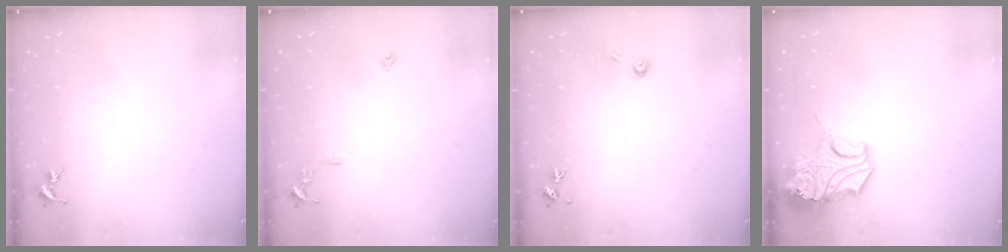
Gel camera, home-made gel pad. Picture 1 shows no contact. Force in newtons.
{"total": 7.7, "press": 7.7, "slide": 0.8}
{"total": 3.3, "press": 3.3, "slide": 0.2}
{"total": 14.6, "press": 14.5, "slide": 2.0}